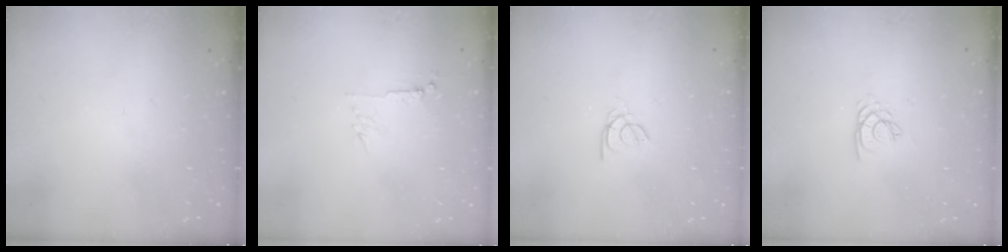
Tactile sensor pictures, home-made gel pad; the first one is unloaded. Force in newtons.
{"total": 5.0, "press": 4.9, "slide": 0.4}
{"total": 2.1, "press": 2.1, "slide": 0.2}
{"total": 2.2, "press": 2.2, "slide": 0.2}